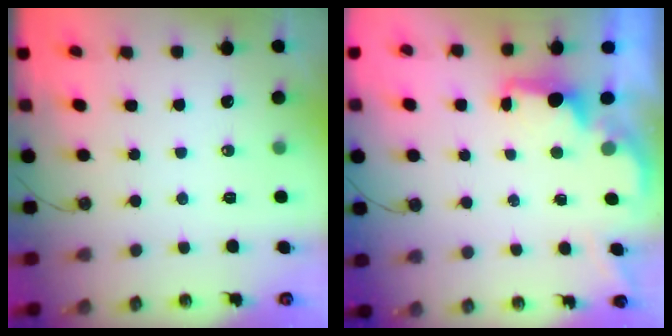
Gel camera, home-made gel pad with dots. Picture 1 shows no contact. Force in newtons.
{"total": 1.7, "press": 1.5, "slide": 0.8}